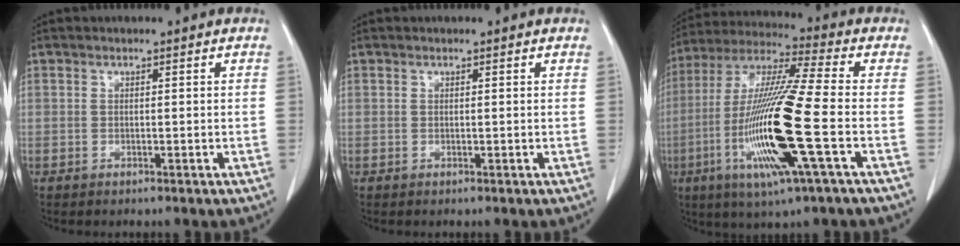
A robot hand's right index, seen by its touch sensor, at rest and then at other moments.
{"total": 0.0}
{"total": 18.8, "force": [-5.1, 0.2, 18.0], "torque": [-0.379, -0.021, -0.105]}